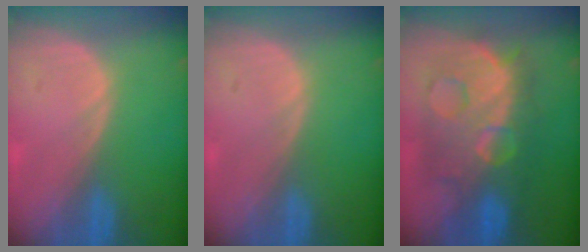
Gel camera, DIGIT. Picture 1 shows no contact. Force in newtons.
{"total": 0.0}
{"total": 12.2, "press": 12.1, "slide": 1.3}